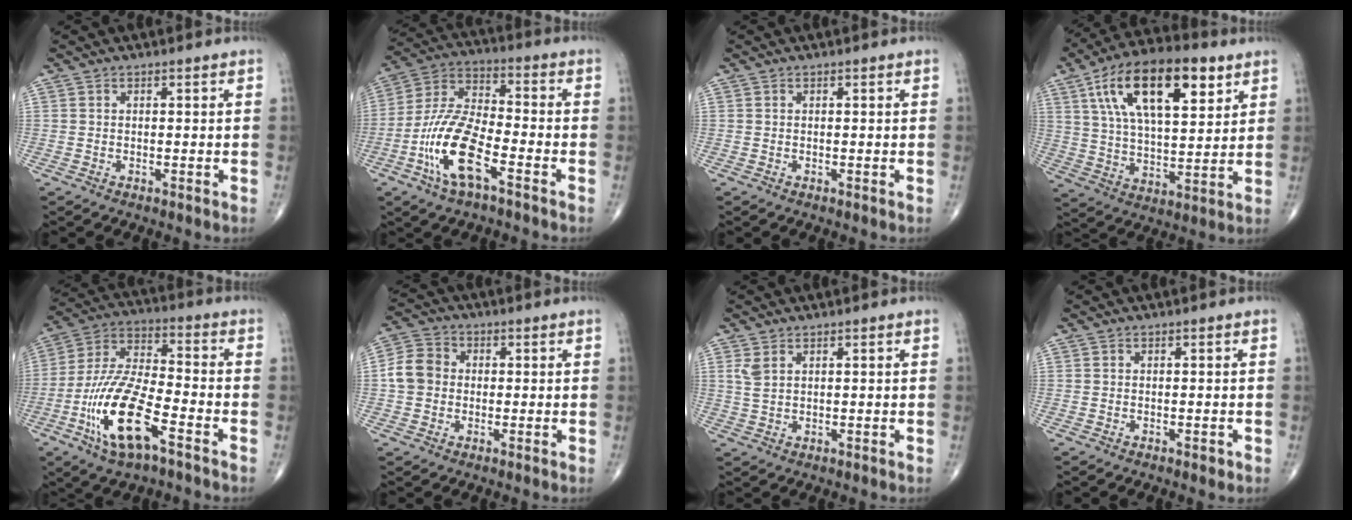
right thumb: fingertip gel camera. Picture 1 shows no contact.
{"total": 14.4, "force": [-6.2, 5.3, 12.0], "torque": [-0.245, 0.034, -0.121]}
{"total": 0.0}
{"total": 21.1, "force": [9.3, 9.3, 16.6], "torque": [-0.266, -0.016, 0.160]}
{"total": 17.0, "force": [-7.5, 5.8, 14.1], "torque": [-0.290, 0.038, -0.138]}
{"total": 6.5, "force": [-0.2, 5.6, 3.2], "torque": [-0.051, 0.018, -0.016]}
{"total": 2.5, "force": [1.3, 1.2, 1.7], "torque": [-0.040, 0.003, 0.036]}
{"total": 0.7, "force": [-0.3, 0.3, 0.5], "torque": [-0.004, -0.001, -0.005]}